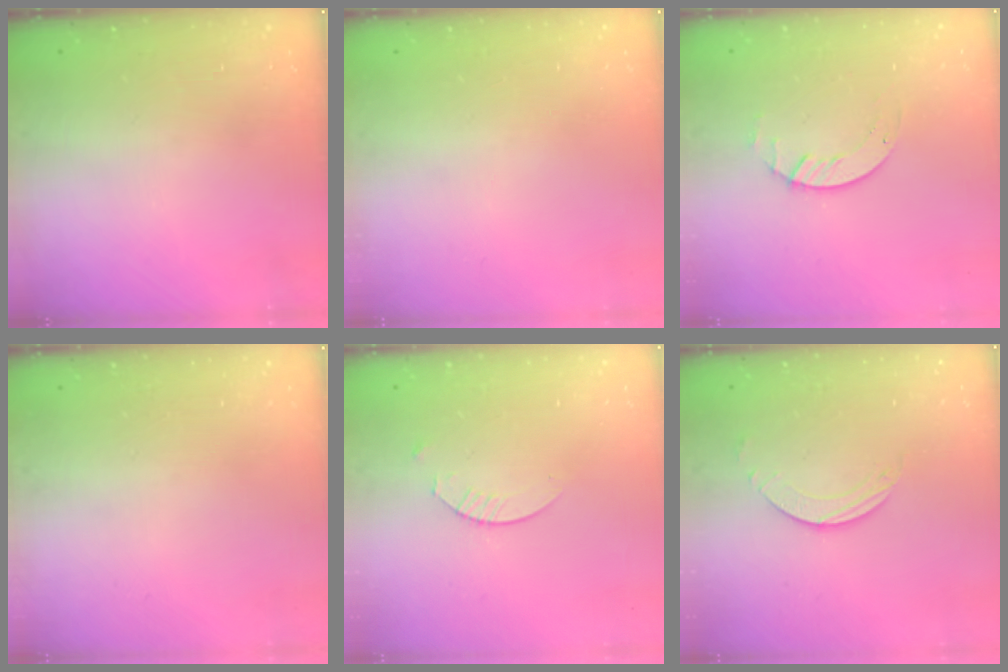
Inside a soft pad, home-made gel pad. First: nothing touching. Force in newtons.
{"total": 0.0}
{"total": 2.6, "press": 2.6, "slide": 0.3}
{"total": 0.0}
{"total": 2.4, "press": 2.4, "slide": 0.3}
{"total": 2.0, "press": 1.9, "slide": 0.3}